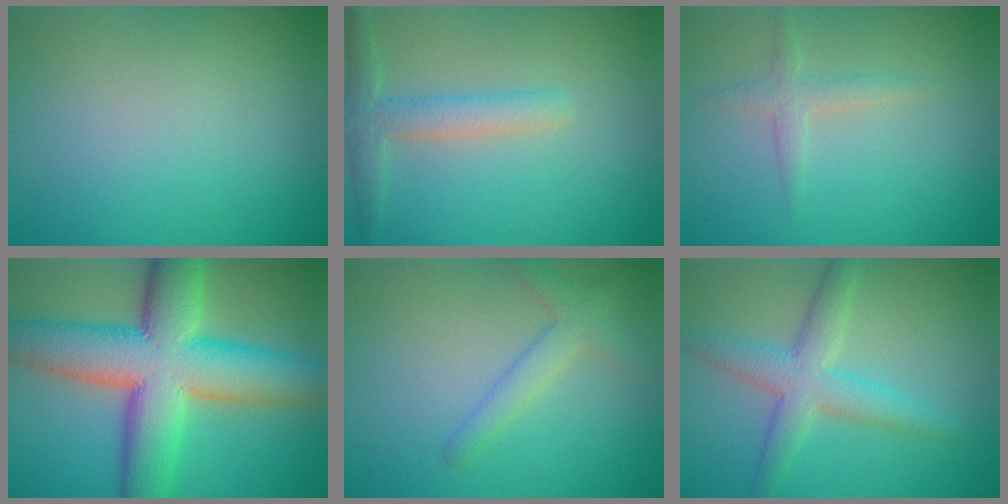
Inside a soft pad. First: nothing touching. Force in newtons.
{"total": 3.1, "press": 3.0, "slide": 0.3}
{"total": 1.7, "press": 1.7, "slide": 0.1}
{"total": 13.3, "press": 13.3, "slide": 0.6}
{"total": 2.4, "press": 2.4, "slide": 0.1}
{"total": 4.3, "press": 4.3, "slide": 0.1}